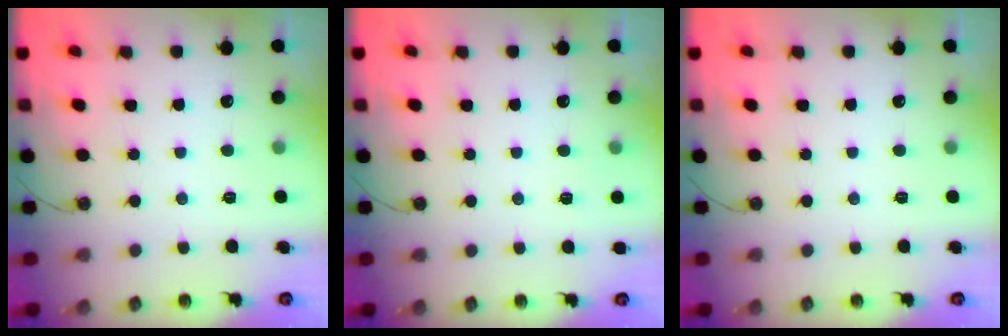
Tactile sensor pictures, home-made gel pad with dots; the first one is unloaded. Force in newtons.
{"total": 2.6, "press": 1.9, "slide": 1.8}
{"total": 0.0}